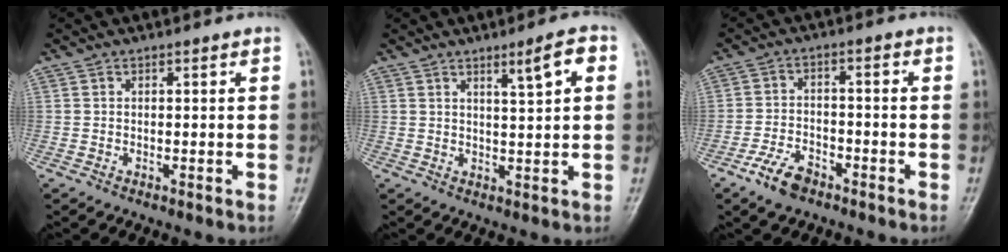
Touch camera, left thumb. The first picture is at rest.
{"total": 5.1, "force": [2.2, 0.8, 4.5], "torque": [-0.068, -0.005, 0.037]}
{"total": 6.3, "force": [-4.1, 3.3, 3.4], "torque": [-0.063, 0.023, -0.077]}